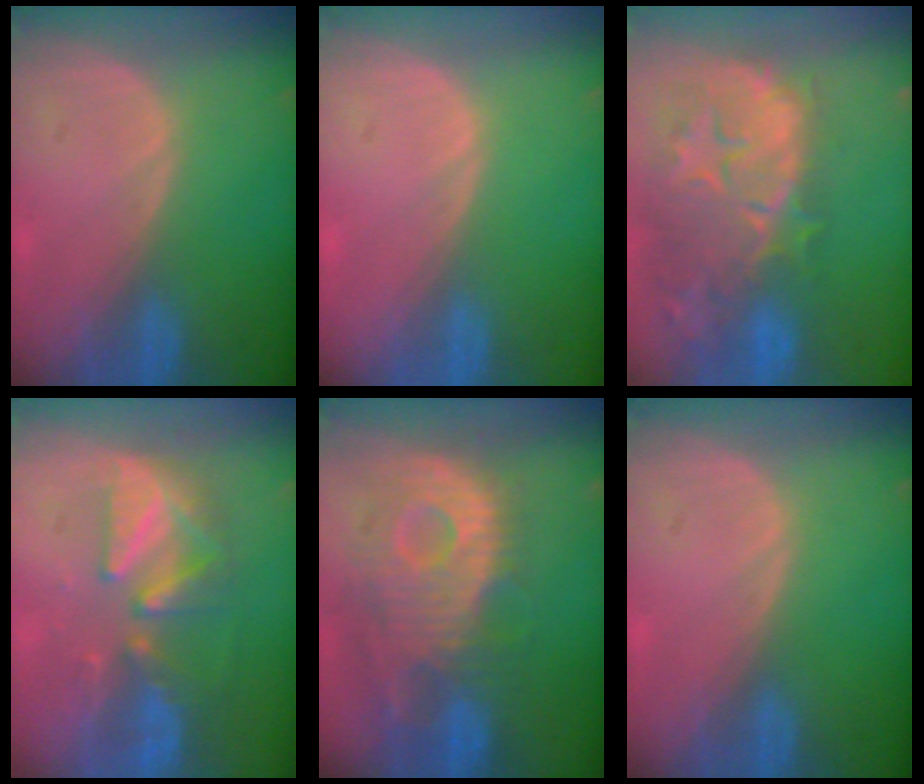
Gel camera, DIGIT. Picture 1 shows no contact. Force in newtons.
{"total": 0.0}
{"total": 14.3, "press": 11.9, "slide": 8.0}
{"total": 8.2, "press": 8.0, "slide": 1.8}
{"total": 12.3, "press": 10.9, "slide": 5.7}
{"total": 0.0}